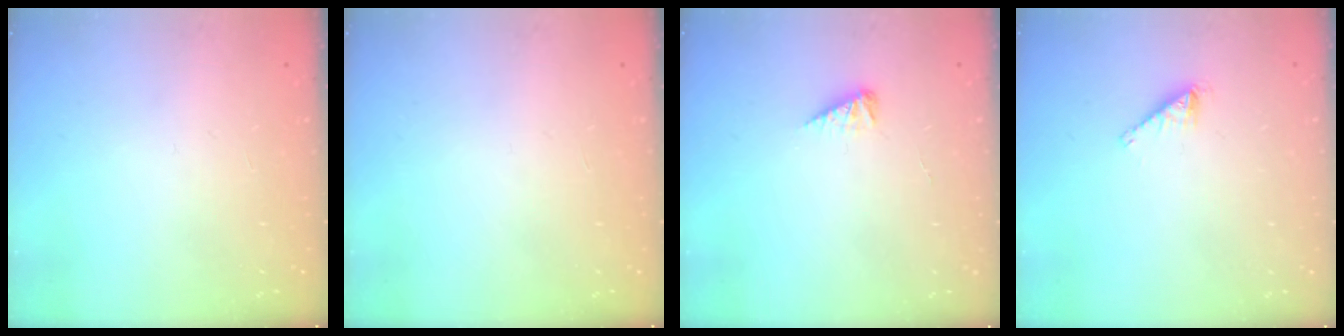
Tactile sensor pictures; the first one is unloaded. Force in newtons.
{"total": 0.0}
{"total": 4.1, "press": 4.1, "slide": 0.6}
{"total": 1.8, "press": 1.8, "slide": 0.0}